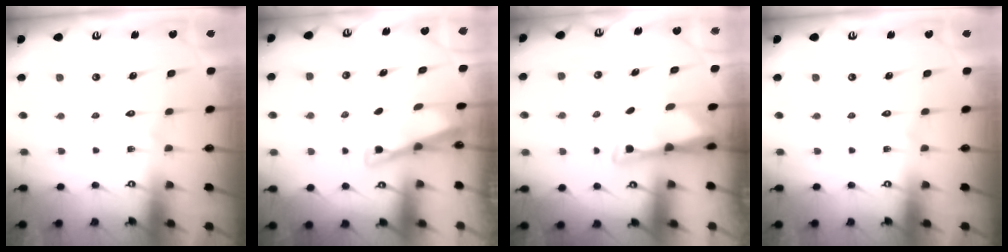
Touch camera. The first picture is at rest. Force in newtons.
{"total": 2.9, "press": 2.8, "slide": 0.3}
{"total": 3.1, "press": 3.1, "slide": 0.6}
{"total": 0.0}